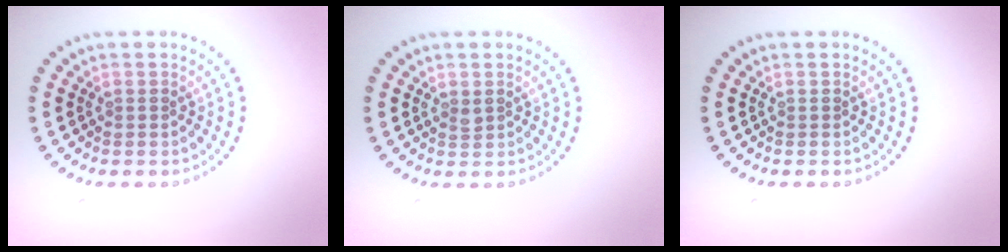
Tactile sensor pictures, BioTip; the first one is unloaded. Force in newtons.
{"total": 0.6, "press": 0.5, "slide": 0.3}
{"total": 0.0}